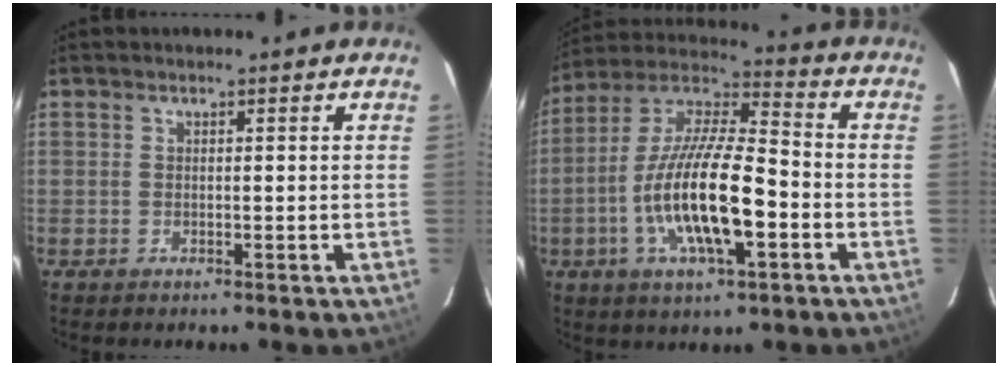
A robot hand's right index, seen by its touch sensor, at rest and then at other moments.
{"total": 18.1, "force": [-5.1, 5.2, 16.5], "torque": [-0.322, -0.009, -0.098]}